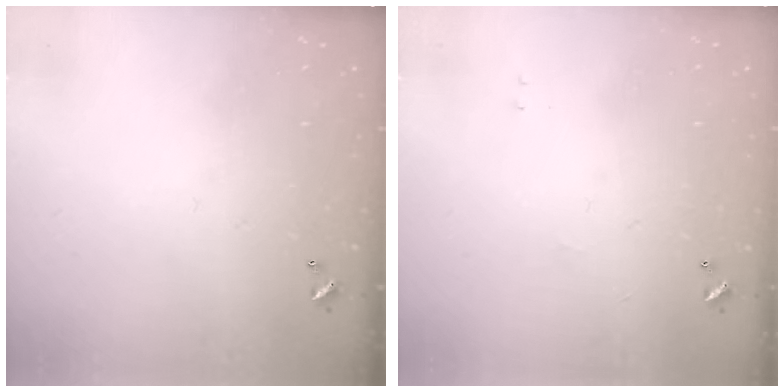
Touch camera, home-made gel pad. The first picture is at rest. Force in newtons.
{"total": 0.9, "press": 0.8, "slide": 0.5}